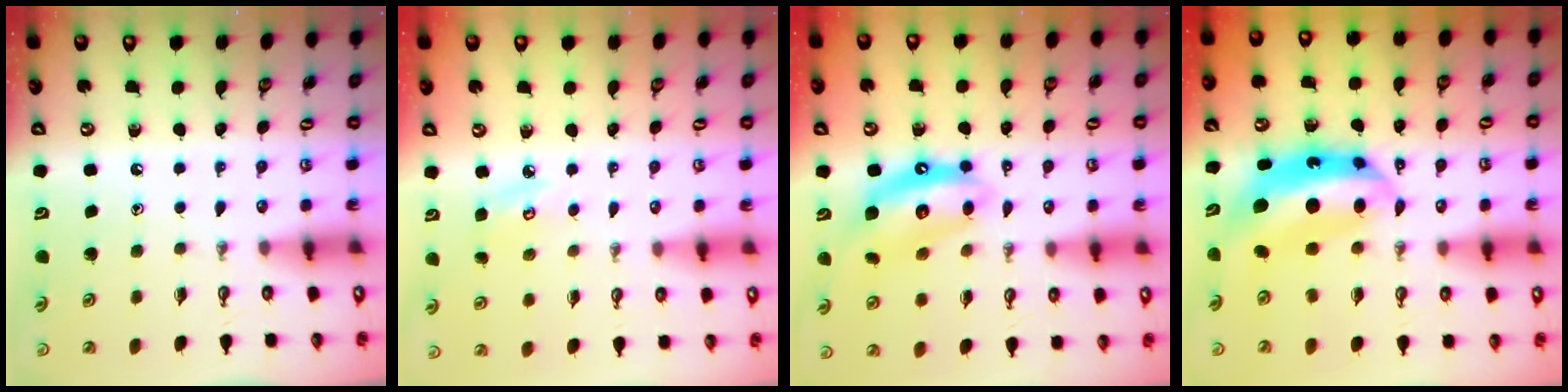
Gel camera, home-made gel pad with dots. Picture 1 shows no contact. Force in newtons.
{"total": 4.9, "press": 4.9, "slide": 0.4}
{"total": 11.5, "press": 11.5, "slide": 1.1}
{"total": 8.9, "press": 8.8, "slide": 1.0}